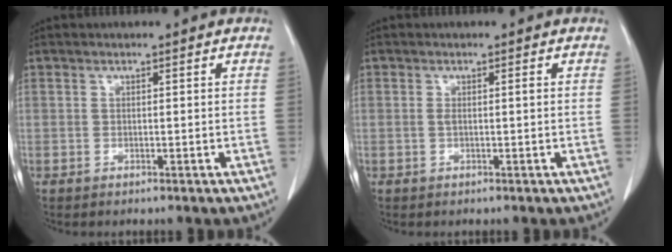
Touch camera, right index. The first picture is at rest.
{"total": 0.9, "force": [0.0, 0.0, 0.9], "torque": [-0.020, -0.001, 0.002]}